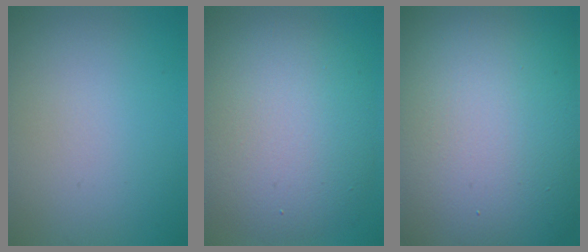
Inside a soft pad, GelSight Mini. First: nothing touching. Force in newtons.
{"total": 9.6, "press": 9.6, "slide": 0.4}
{"total": 23.0, "press": 22.9, "slide": 1.0}